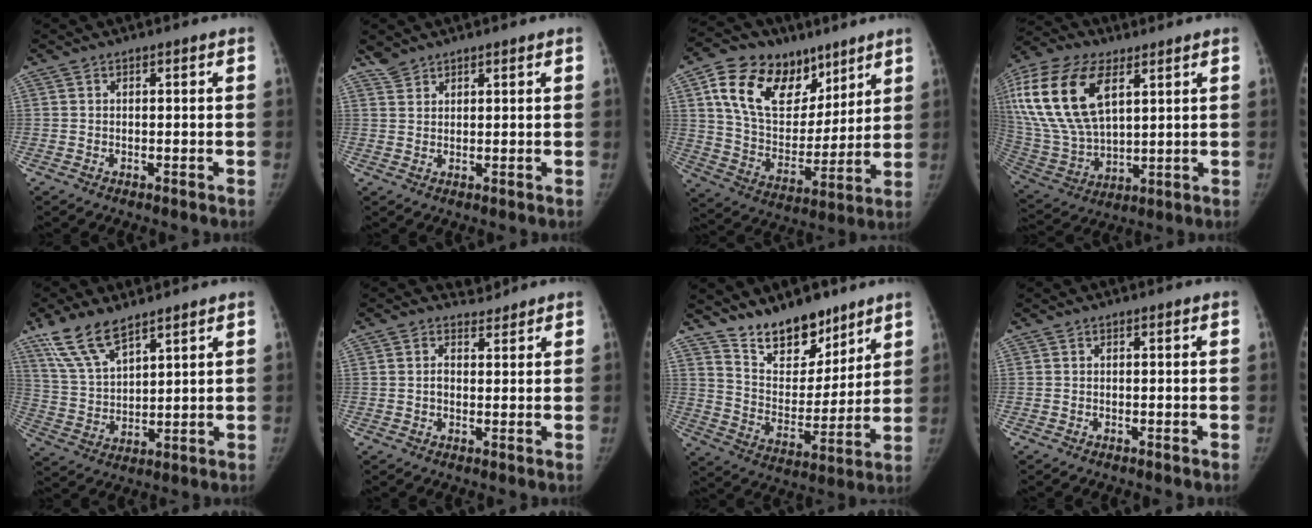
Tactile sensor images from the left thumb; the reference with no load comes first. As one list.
[{"total": 2.5, "force": [2.3, 0.9, 0.1], "torque": [0.006, -0.003, 0.042]}, {"total": 22.0, "force": [11.4, 14.1, 12.4], "torque": [-0.176, -0.031, 0.203]}, {"total": 22.3, "force": [8.4, 11.9, 17.0], "torque": [-0.356, -0.012, 0.163]}, {"total": 11.0, "force": [7.9, 4.2, 6.4], "torque": [-0.115, -0.031, 0.166]}, {"total": 2.6, "force": [2.0, 1.6, 0.7], "torque": [-0.006, -0.007, 0.033]}, {"total": 14.7, "force": [11.5, 6.8, 5.9], "torque": [-0.048, -0.085, 0.206]}, {"total": 0.0}]